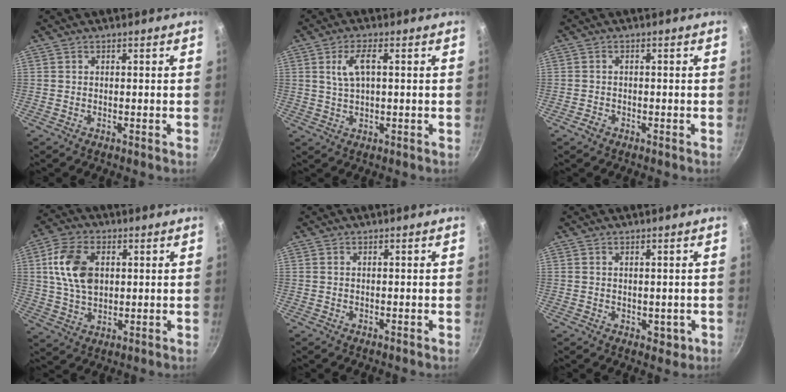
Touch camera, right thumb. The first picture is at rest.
{"total": 5.3, "force": [1.2, 2.0, 4.7], "torque": [-0.092, 0.010, 0.026]}
{"total": 1.6, "force": [-1.0, 1.0, 0.6], "torque": [-0.010, 0.012, -0.019]}
{"total": 11.6, "force": [2.4, 7.7, 8.4], "torque": [-0.145, 0.004, 0.042]}
{"total": 0.0}
{"total": 2.5, "force": [-0.1, 1.8, 1.8], "torque": [-0.018, -0.003, 0.002]}